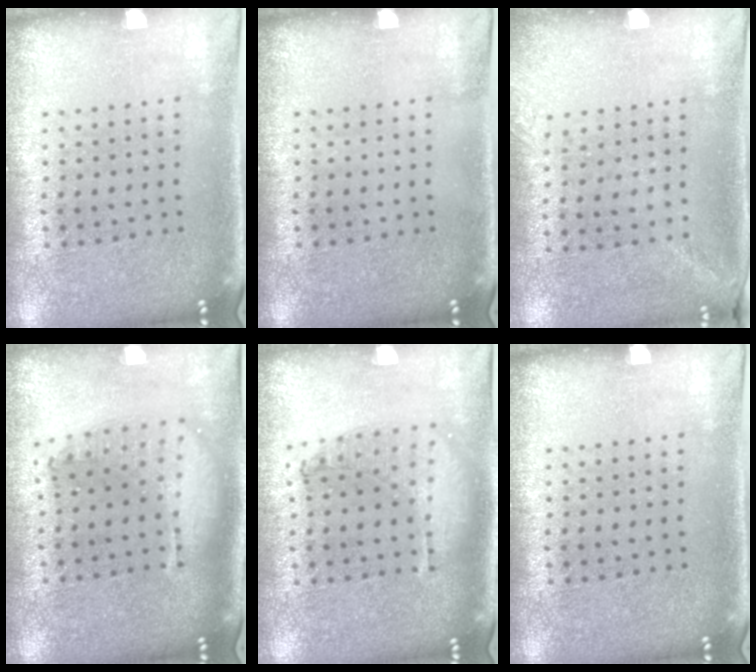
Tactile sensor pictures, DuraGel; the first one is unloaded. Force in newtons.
{"total": 0.0}
{"total": 1.3, "press": 1.0, "slide": 0.8}
{"total": 1.7, "press": 1.5, "slide": 0.9}
{"total": 1.0, "press": 0.9, "slide": 0.3}
{"total": 0.0}